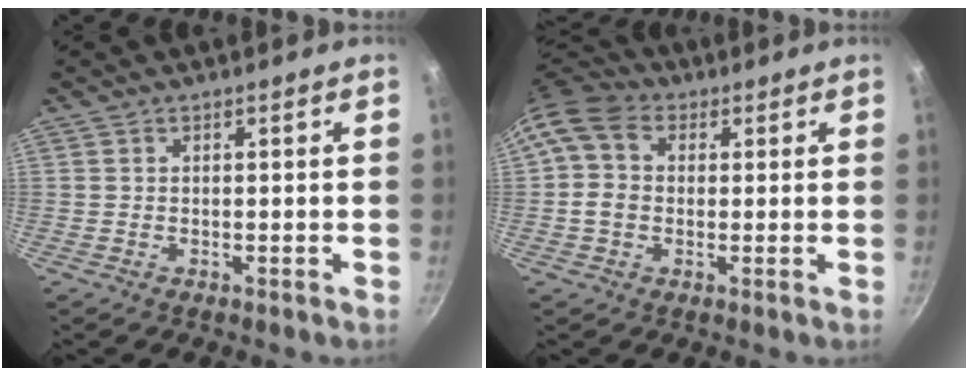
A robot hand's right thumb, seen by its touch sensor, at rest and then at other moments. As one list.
[{"total": 8.6, "force": [1.5, 6.8, 5.1], "torque": [-0.084, 0.012, 0.012]}]